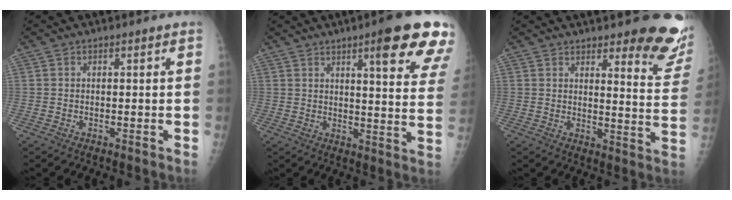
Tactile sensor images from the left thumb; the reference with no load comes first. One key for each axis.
{"total": 17.9, "fx": 10.6, "fy": 3.2, "fz": 14.0, "tx": -0.153, "ty": -0.042, "tz": 0.123}
{"total": 14.1, "fx": 10.0, "fy": 3.7, "fz": 9.3, "tx": -0.070, "ty": -0.069, "tz": 0.115}